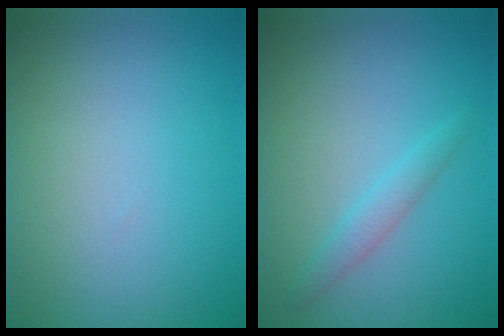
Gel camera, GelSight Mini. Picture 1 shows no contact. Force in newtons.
{"total": 1.4, "press": 1.4, "slide": 0.1}